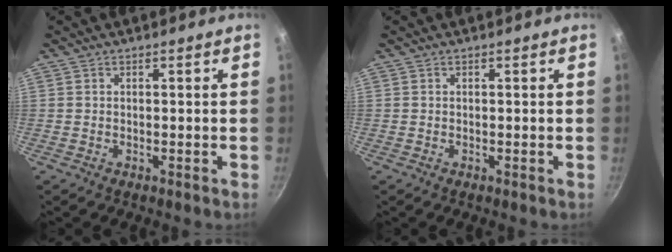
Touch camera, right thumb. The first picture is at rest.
{"total": 0.0}